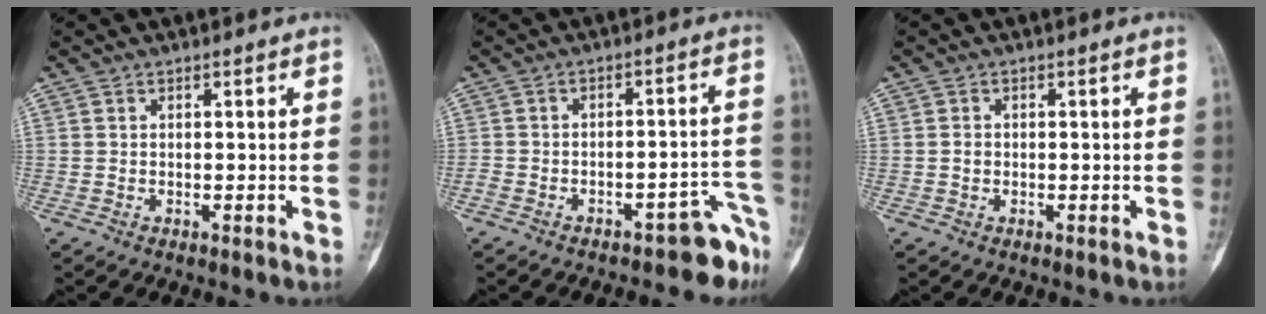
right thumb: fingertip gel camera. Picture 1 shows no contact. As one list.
[{"total": 7.7, "force": [-6.3, 3.1, 3.1], "torque": [-0.002, 0.092, -0.084]}, {"total": 1.1, "force": [-0.1, 0.9, 0.6], "torque": [-0.007, 0.003, -0.001]}]